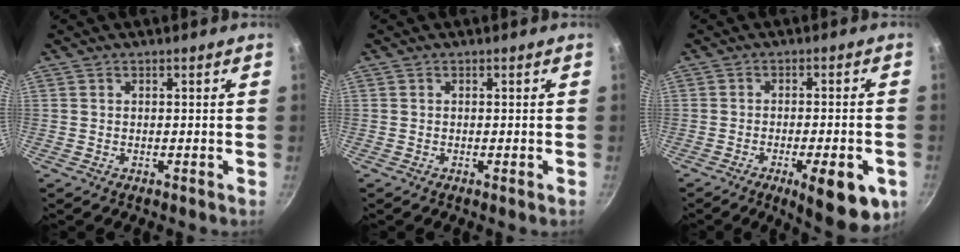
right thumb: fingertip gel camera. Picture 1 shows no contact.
{"total": 0.7, "force": [-0.3, -0.1, 0.7], "torque": [-0.010, -0.001, -0.004]}
{"total": 12.4, "force": [-5.4, 3.5, 10.6], "torque": [-0.127, 0.004, -0.069]}